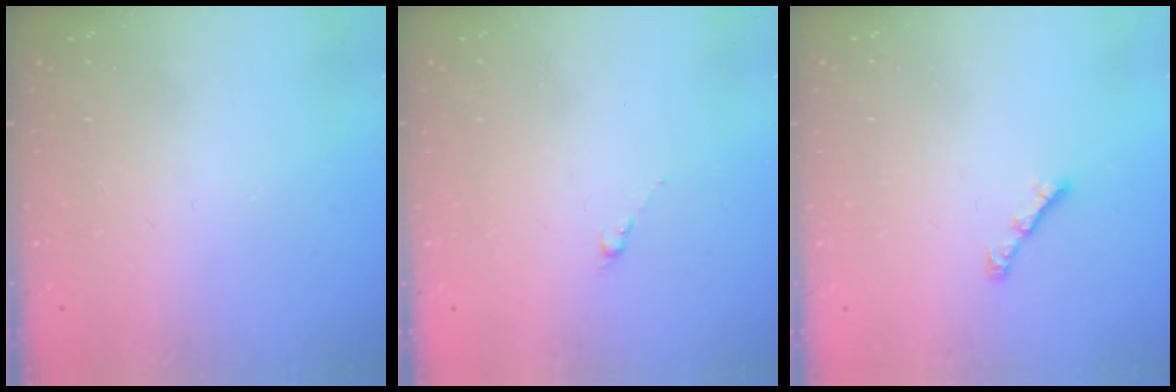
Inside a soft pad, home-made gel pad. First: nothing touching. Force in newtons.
{"total": 0.5, "press": 0.3, "slide": 0.4}
{"total": 2.6, "press": 2.5, "slide": 0.7}